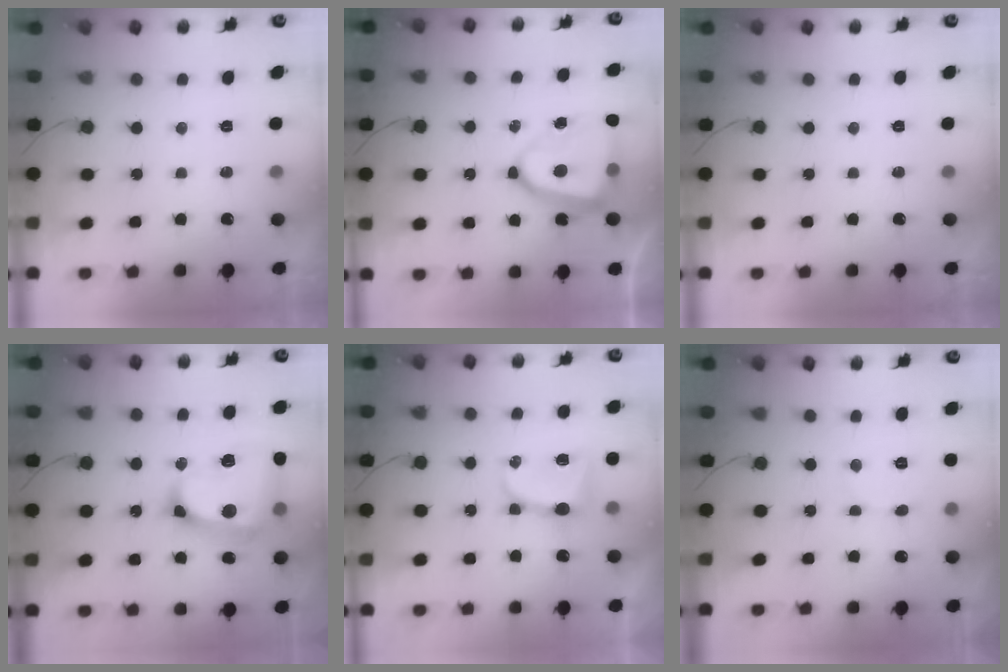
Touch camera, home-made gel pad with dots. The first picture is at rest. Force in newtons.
{"total": 14.9, "press": 14.8, "slide": 1.7}
{"total": 0.0}
{"total": 19.1, "press": 19.0, "slide": 2.0}
{"total": 8.3, "press": 8.2, "slide": 0.8}
{"total": 2.4, "press": 2.4, "slide": 0.2}